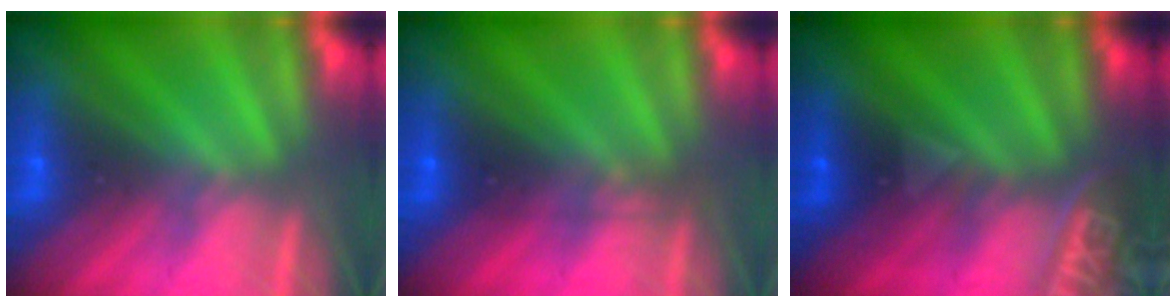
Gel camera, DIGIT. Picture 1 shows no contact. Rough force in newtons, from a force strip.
{"total": 2.3}
{"total": 2.4}